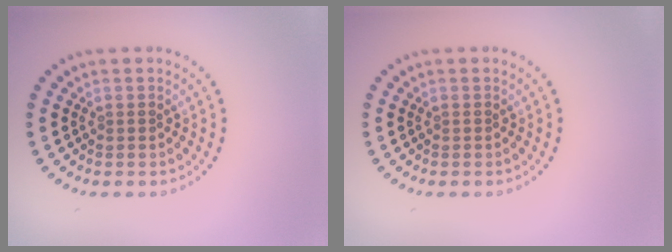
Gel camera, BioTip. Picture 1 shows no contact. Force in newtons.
{"total": 0.0}